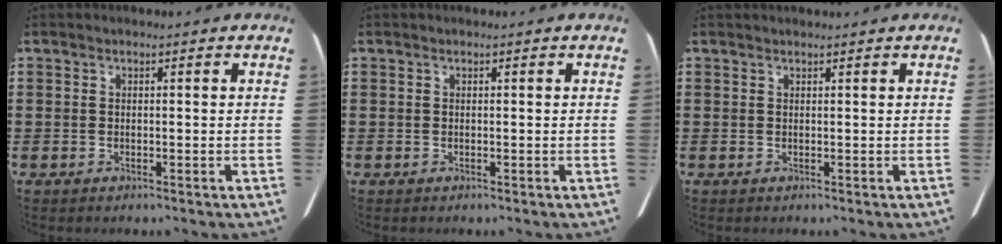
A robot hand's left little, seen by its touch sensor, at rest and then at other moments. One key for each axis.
{"total": 0.0}
{"total": 0.6, "fx": 0.5, "fy": -0.1, "fz": 0.1, "tx": -0.003, "ty": 0.000, "tz": 0.011}